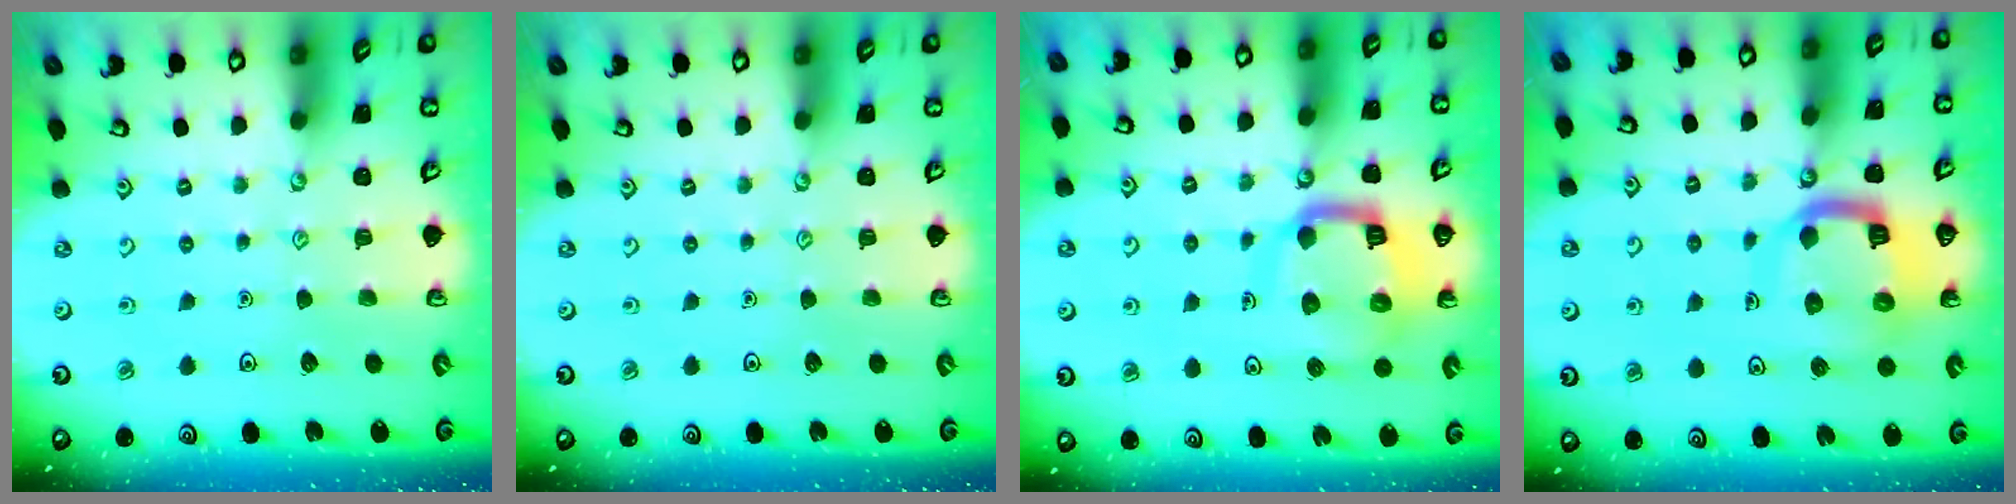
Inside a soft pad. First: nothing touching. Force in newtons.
{"total": 0.0}
{"total": 13.2, "press": 13.1, "slide": 1.7}
{"total": 13.1, "press": 13.0, "slide": 1.5}